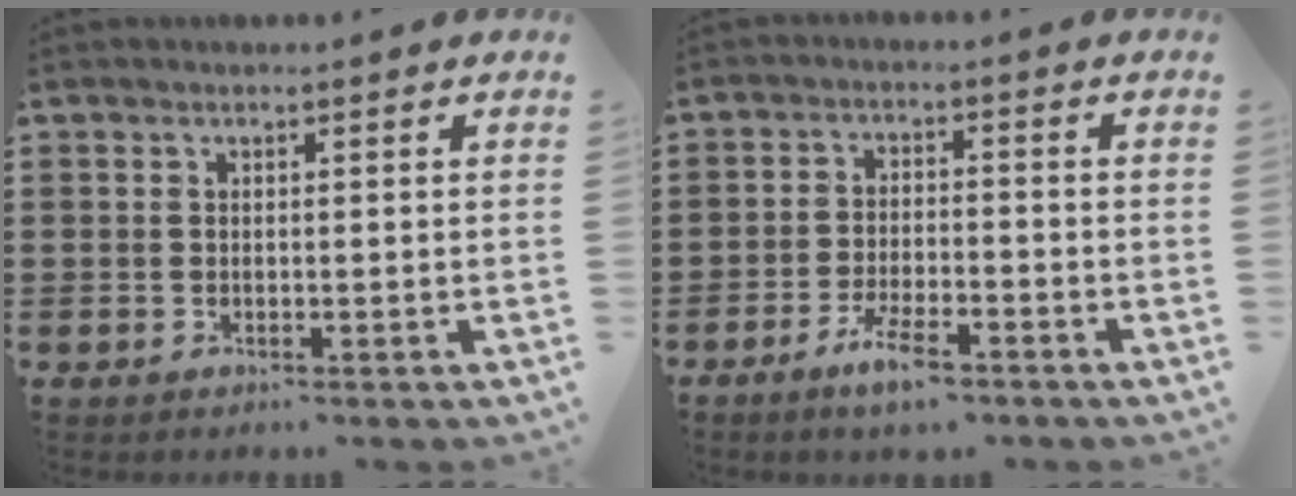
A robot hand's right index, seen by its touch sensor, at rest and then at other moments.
{"total": 5.4, "force": [-3.7, 1.3, 3.7], "torque": [-0.080, -0.004, -0.070]}